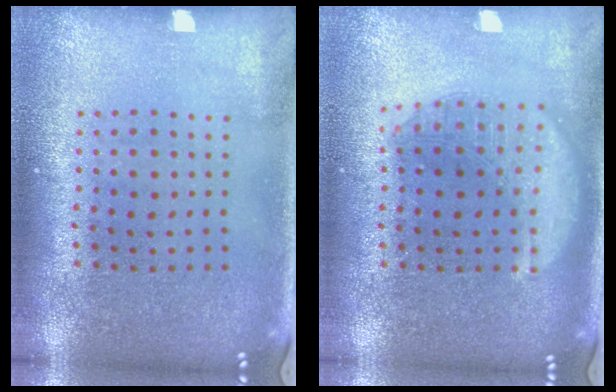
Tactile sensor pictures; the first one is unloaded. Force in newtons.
{"total": 2.8, "press": 2.8, "slide": 0.3}